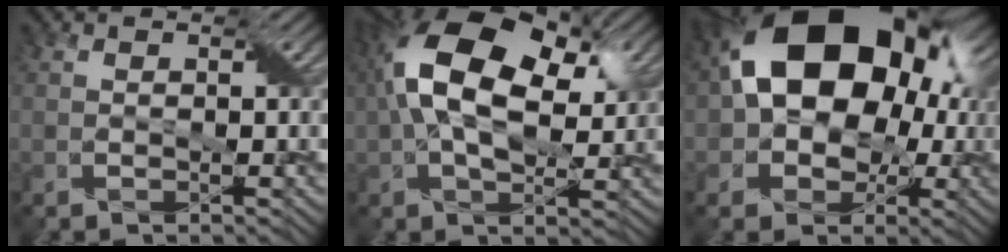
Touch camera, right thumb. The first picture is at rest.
{"total": 14.4, "force": [3.9, 8.1, 11.3], "torque": [-0.215, 0.025, 0.051]}
{"total": 18.4, "force": [2.1, 13.3, 12.5], "torque": [-0.161, 0.009, 0.026]}